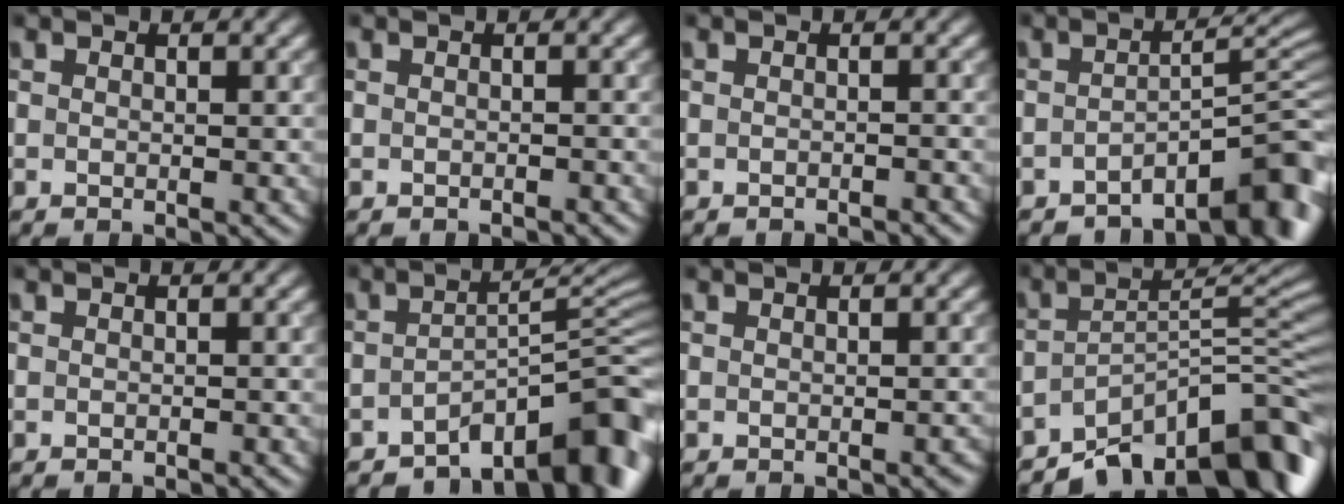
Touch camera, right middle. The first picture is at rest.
{"total": 0.8, "force": [-0.8, 0.1, 0.2], "torque": [0.001, -0.001, -0.012]}
{"total": 1.1, "force": [-1.1, 0.1, 0.2], "torque": [0.002, 0.001, -0.015]}
{"total": 7.5, "force": [-5.3, 2.1, 4.9], "torque": [-0.042, 0.007, -0.084]}
{"total": 0.5, "force": [-0.5, 0.1, 0.1], "torque": [0.001, 0.000, -0.008]}
{"total": 9.6, "force": [-6.3, 3.2, 6.4], "torque": [-0.063, 0.002, -0.101]}
{"total": 0.6, "force": [-0.4, 0.1, 0.5], "torque": [-0.005, 0.000, -0.004]}
{"total": 11.9, "force": [-8.3, 4.2, 7.5], "torque": [-0.090, 0.005, -0.133]}